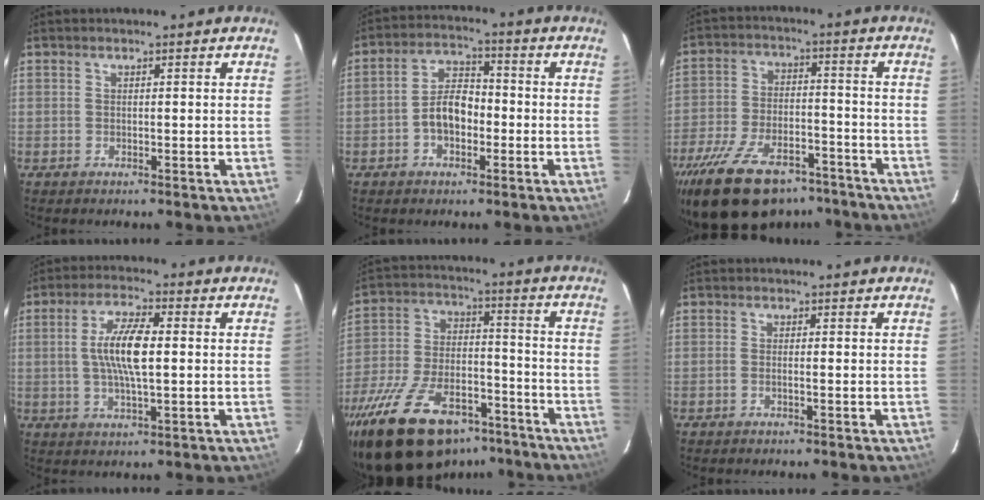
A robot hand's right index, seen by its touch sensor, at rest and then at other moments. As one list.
[{"total": 6.6, "force": [-2.0, 3.9, 4.9], "torque": [-0.091, 0.018, -0.031]}, {"total": 20.5, "force": [-15.1, 9.5, 10.3], "torque": [-0.218, -0.011, -0.229]}, {"total": 8.9, "force": [0.6, 2.3, 8.6], "torque": [-0.166, 0.005, 0.011]}, {"total": 24.7, "force": [-17.4, 11.5, 13.2], "torque": [-0.263, -0.009, -0.261]}, {"total": 0.7, "force": [-0.3, -0.2, 0.6], "torque": [-0.009, 0.002, -0.009]}]